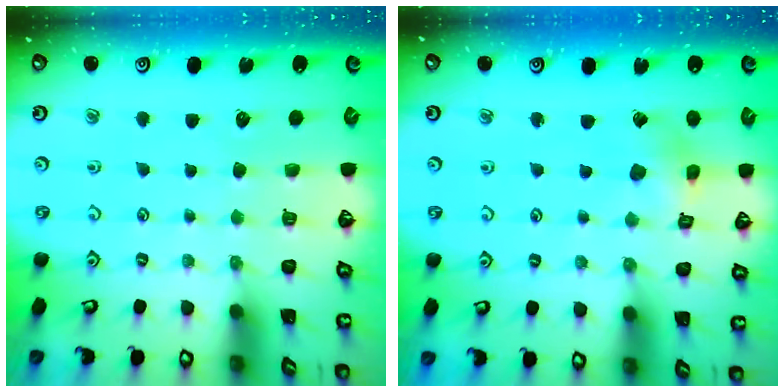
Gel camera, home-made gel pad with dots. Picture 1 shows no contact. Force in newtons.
{"total": 3.7, "press": 3.7, "slide": 0.3}